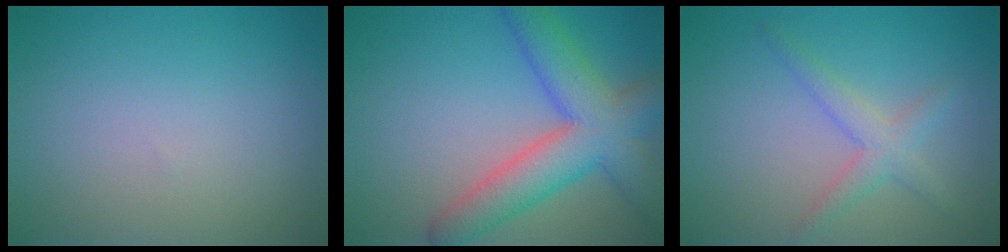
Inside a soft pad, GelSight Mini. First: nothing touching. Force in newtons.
{"total": 7.6, "press": 7.6, "slide": 0.4}
{"total": 1.9, "press": 1.9, "slide": 0.1}